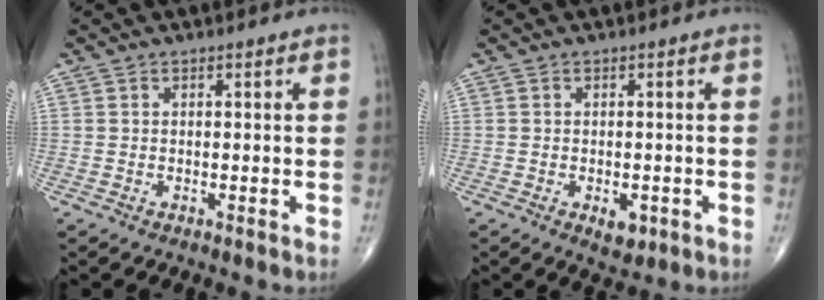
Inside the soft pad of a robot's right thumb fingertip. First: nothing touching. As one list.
[{"total": 3.3, "force": [-1.2, 1.8, 2.4], "torque": [-0.023, -0.002, -0.010]}]